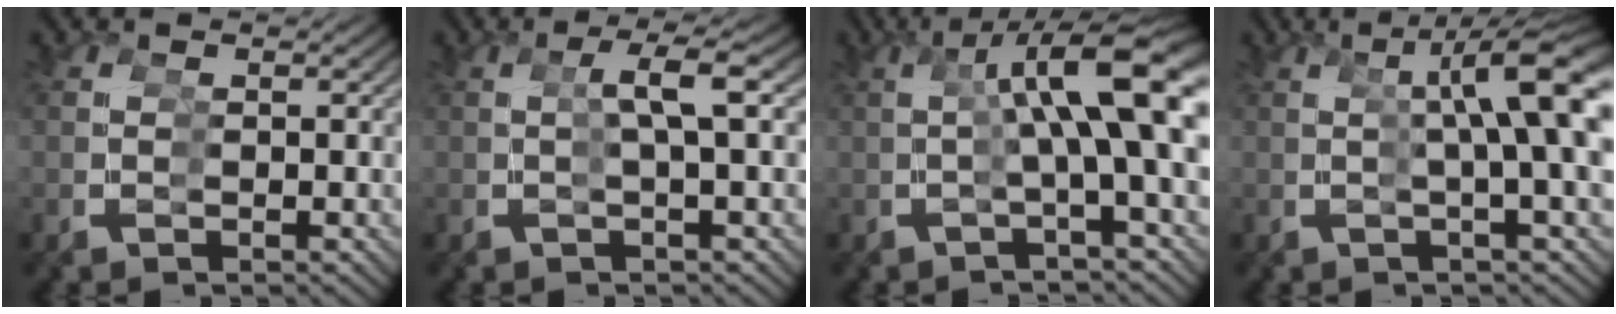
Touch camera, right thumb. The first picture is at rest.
{"total": 3.0, "force": [0.4, -0.5, 2.9], "torque": [-0.046, 0.016, -0.001]}
{"total": 9.3, "force": [1.2, 2.2, 9.0], "torque": [-0.121, 0.027, 0.006]}
{"total": 10.1, "force": [1.9, 2.7, 9.6], "torque": [-0.115, 0.029, 0.015]}